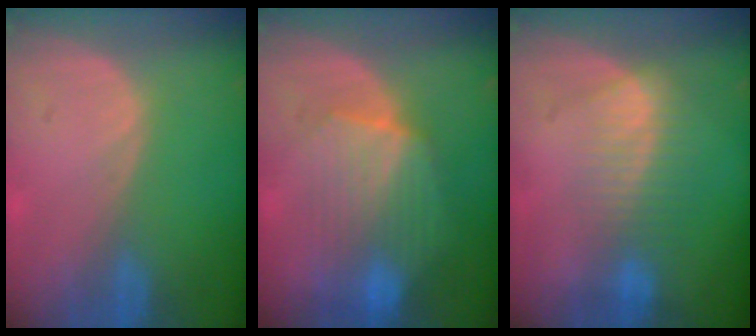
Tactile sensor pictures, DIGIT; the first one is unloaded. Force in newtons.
{"total": 8.2, "press": 8.1, "slide": 1.3}
{"total": 7.4, "press": 6.2, "slide": 3.9}